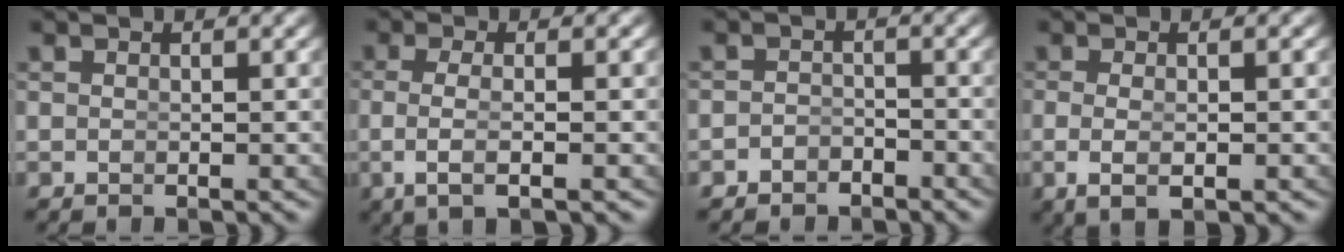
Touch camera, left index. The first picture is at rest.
{"total": 3.6, "force": [-0.7, 0.8, 3.5], "torque": [-0.076, -0.012, -0.002]}
{"total": 2.5, "force": [-2.3, 1.0, -0.3], "torque": [0.009, -0.016, -0.034]}
{"total": 3.0, "force": [-0.9, 0.6, 2.9], "torque": [-0.062, -0.014, 0.001]}